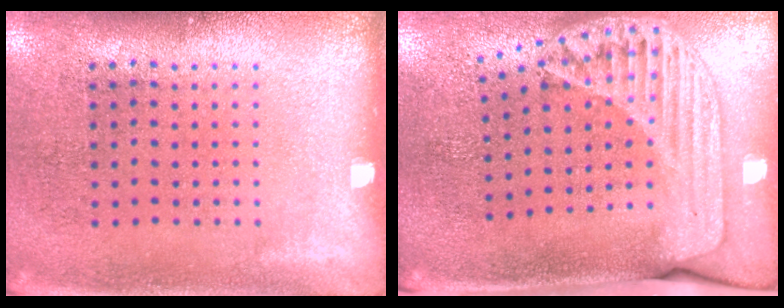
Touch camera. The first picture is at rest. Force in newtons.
{"total": 1.8, "press": 1.5, "slide": 1.0}